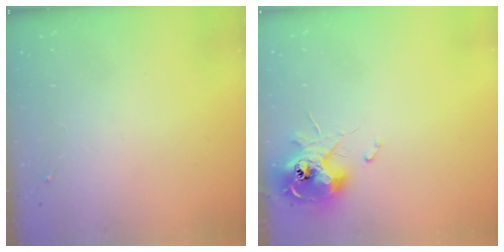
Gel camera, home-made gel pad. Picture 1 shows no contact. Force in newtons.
{"total": 12.8, "press": 12.8, "slide": 1.5}